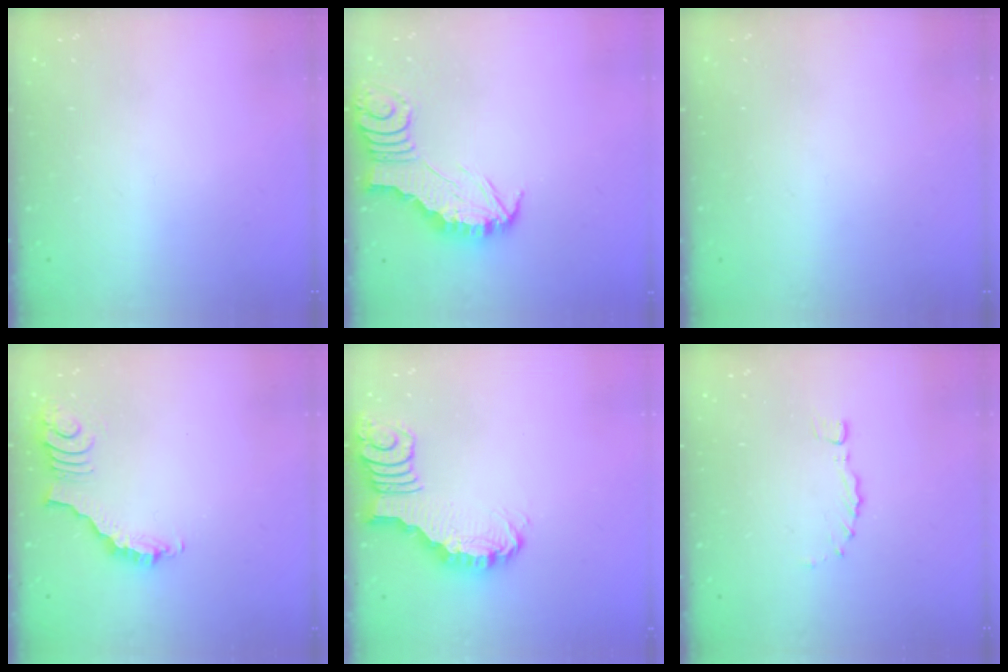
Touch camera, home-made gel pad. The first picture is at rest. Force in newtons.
{"total": 2.5, "press": 2.5, "slide": 0.2}
{"total": 0.0}
{"total": 3.7, "press": 3.7, "slide": 0.7}
{"total": 2.7, "press": 2.7, "slide": 0.4}
{"total": 0.0}